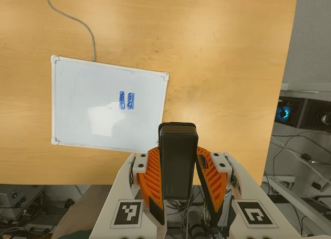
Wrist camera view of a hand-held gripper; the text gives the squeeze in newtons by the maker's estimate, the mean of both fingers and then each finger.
{"total": 5.7, "left": 4.3, "right": 7.1}